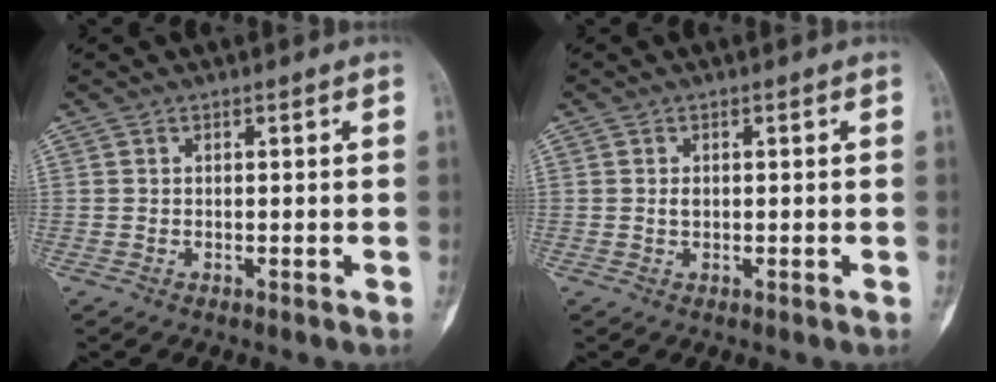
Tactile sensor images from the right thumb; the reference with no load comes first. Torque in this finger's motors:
{"motor_torque": [0.04, 0.13, 0.24, 0.05, 0.03]}